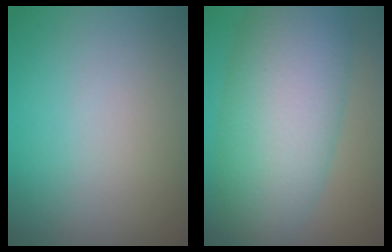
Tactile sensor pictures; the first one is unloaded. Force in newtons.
{"total": 10.0, "press": 10.0, "slide": 0.2}